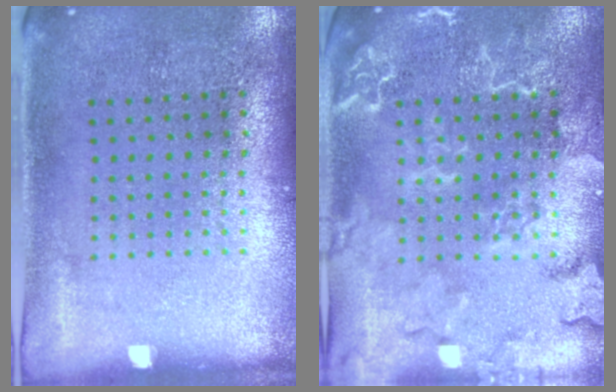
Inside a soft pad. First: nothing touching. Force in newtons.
{"total": 2.4, "press": 2.3, "slide": 0.5}